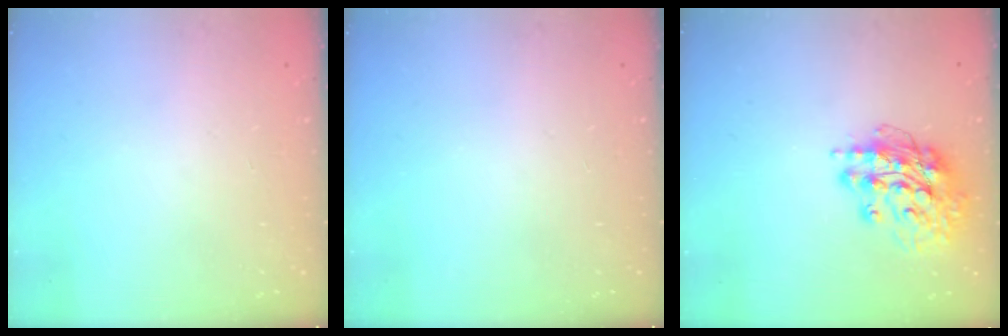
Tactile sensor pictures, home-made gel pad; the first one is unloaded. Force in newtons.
{"total": 0.0}
{"total": 16.7, "press": 16.7, "slide": 1.6}